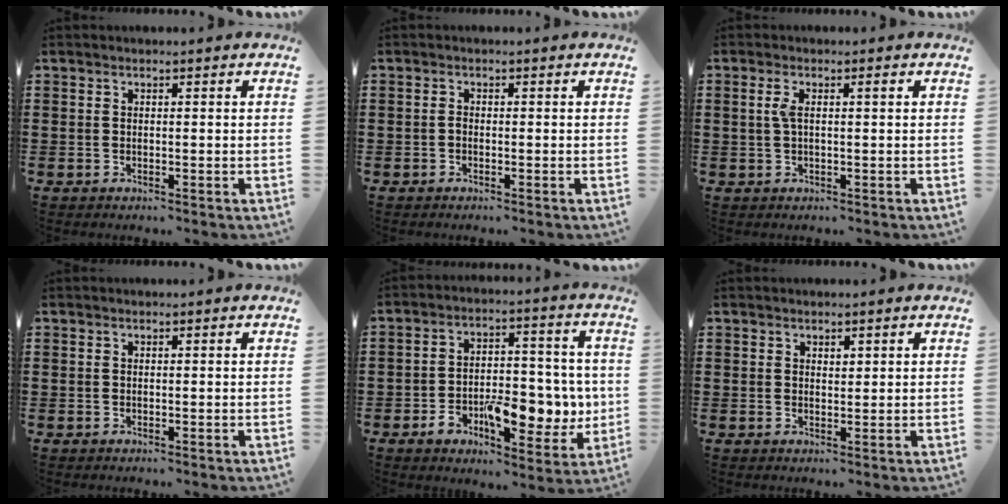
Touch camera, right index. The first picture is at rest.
{"total": 0.6, "force": [-0.4, 0.3, 0.4], "torque": [-0.011, -0.003, -0.007]}
{"total": 2.5, "force": [0.4, 0.5, 2.4], "torque": [-0.054, -0.002, 0.002]}
{"total": 0.0}
{"total": 11.3, "force": [-3.0, 6.4, 8.8], "torque": [-0.133, 0.009, -0.047]}
{"total": 1.1, "force": [0.9, 0.6, 0.3], "torque": [-0.006, 0.003, 0.017]}